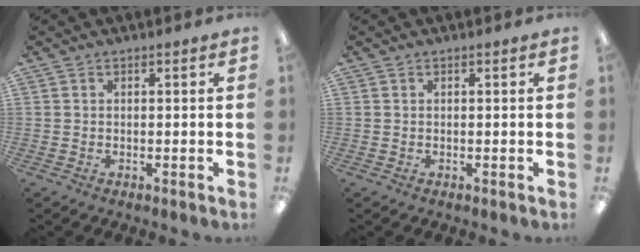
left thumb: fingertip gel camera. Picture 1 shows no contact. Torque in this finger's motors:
{"motor_torque": [0.01, -0.01, -0.19, 0.19, 0.00]}